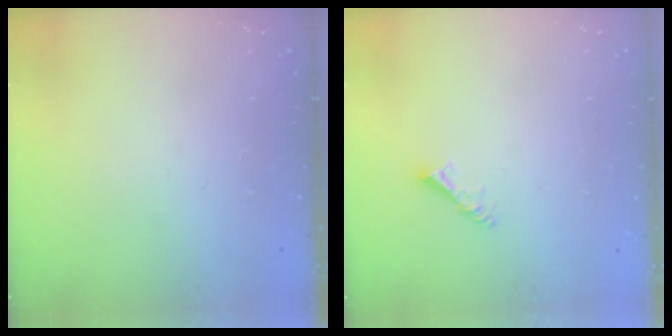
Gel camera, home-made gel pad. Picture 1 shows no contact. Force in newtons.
{"total": 3.9, "press": 3.9, "slide": 0.3}